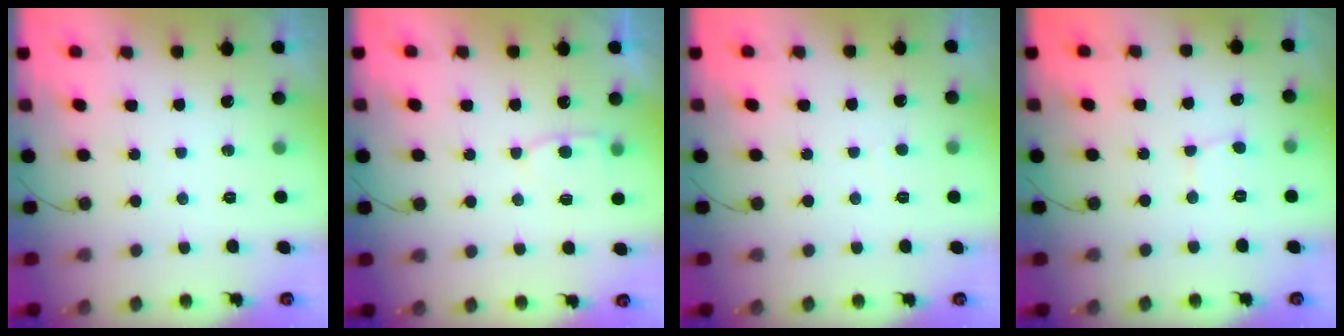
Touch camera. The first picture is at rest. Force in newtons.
{"total": 4.3, "press": 4.3, "slide": 0.6}
{"total": 2.0, "press": 2.0, "slide": 0.1}
{"total": 2.1, "press": 2.1, "slide": 0.2}